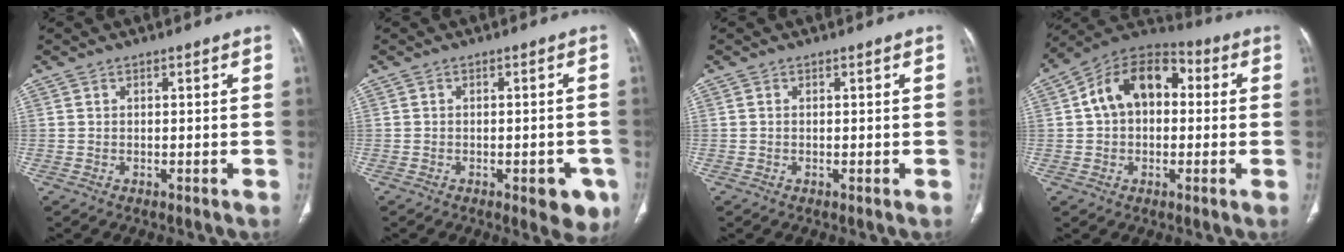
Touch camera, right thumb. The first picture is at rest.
{"total": 5.5, "force": [-2.5, 2.4, 4.2], "torque": [-0.027, 0.002, -0.026]}
{"total": 0.0}
{"total": 14.0, "force": [2.1, 9.5, 10.1], "torque": [-0.140, 0.037, 0.020]}